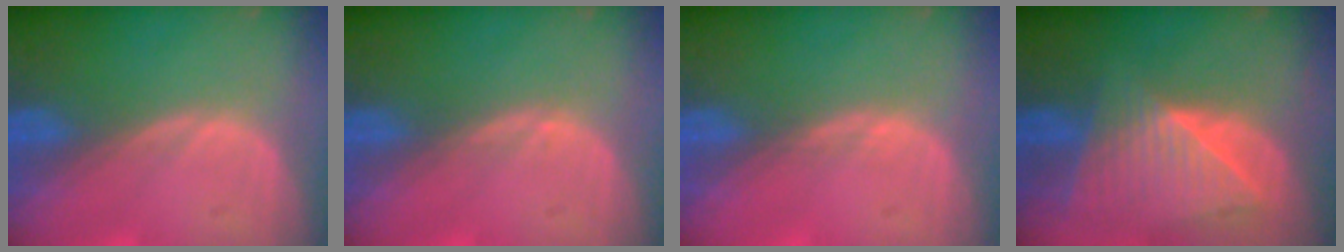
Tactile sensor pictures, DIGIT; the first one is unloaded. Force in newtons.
{"total": 0.8, "press": 0.7, "slide": 0.1}
{"total": 0.8, "press": 0.6, "slide": 0.5}
{"total": 9.1, "press": 8.1, "slide": 4.0}